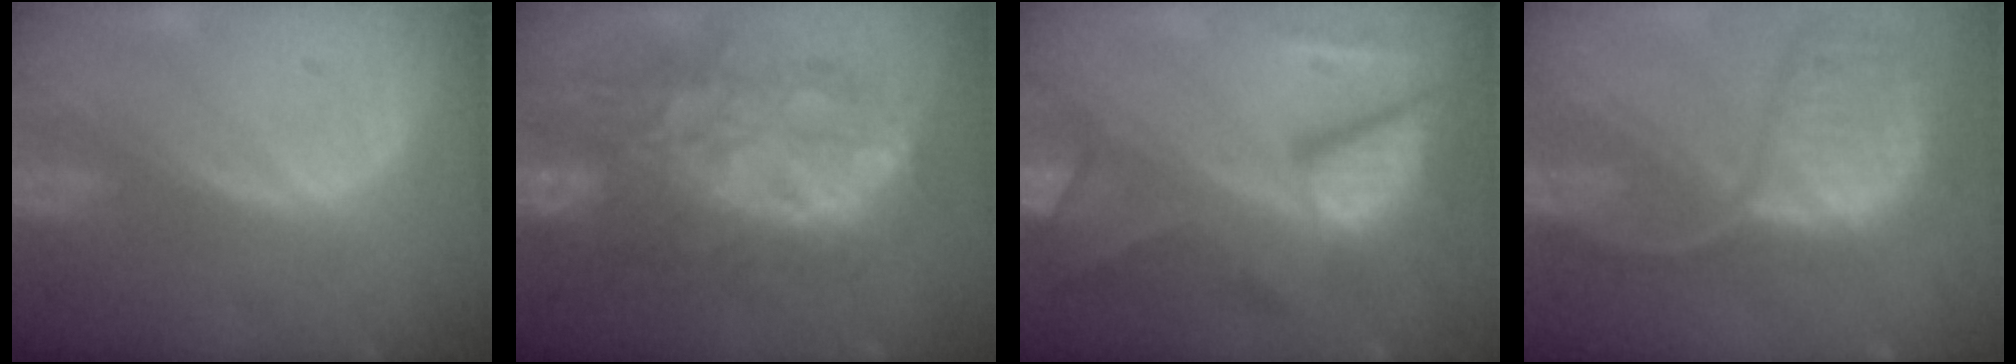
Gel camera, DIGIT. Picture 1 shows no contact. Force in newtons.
{"total": 12.2, "press": 12.2, "slide": 1.1}
{"total": 11.5, "press": 11.4, "slide": 1.3}
{"total": 12.0, "press": 9.9, "slide": 6.7}